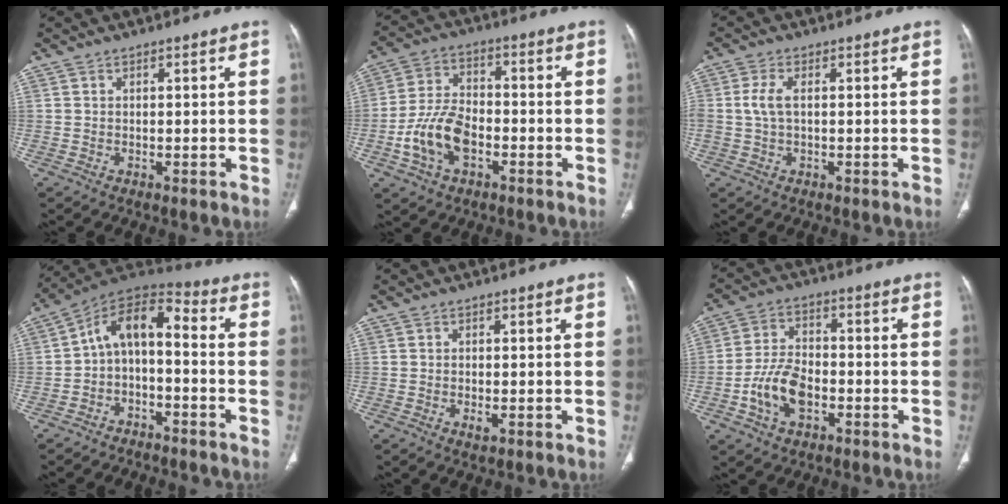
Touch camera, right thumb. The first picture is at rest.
{"total": 11.4, "force": [-3.8, 7.0, 8.2], "torque": [-0.156, 0.025, -0.071]}
{"total": 3.9, "force": [0.3, 1.9, 3.4], "torque": [-0.088, 0.005, 0.004]}
{"total": 11.0, "force": [-2.6, 6.1, 8.7], "torque": [-0.136, 0.079, -0.054]}
{"total": 1.4, "force": [-0.5, 0.6, 1.2], "torque": [-0.023, -0.003, -0.008]}
{"total": 9.6, "force": [-3.2, 5.9, 6.9], "torque": [-0.126, 0.021, -0.061]}